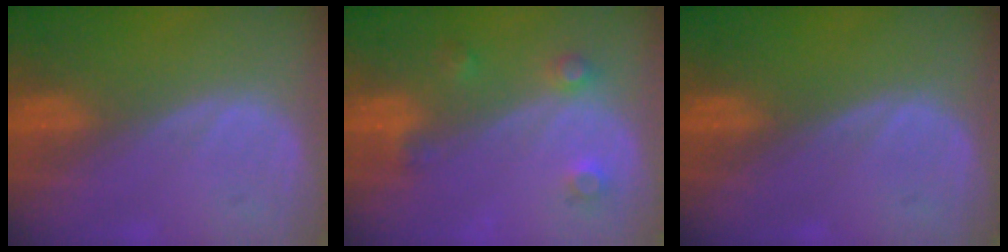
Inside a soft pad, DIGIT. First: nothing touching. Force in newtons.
{"total": 3.7, "press": 3.4, "slide": 1.4}
{"total": 0.0}